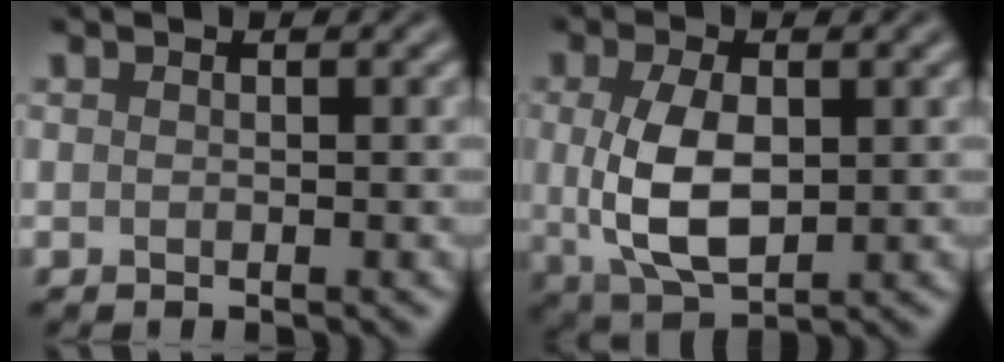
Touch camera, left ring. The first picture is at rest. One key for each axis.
{"total": 6.1, "fx": 0.2, "fy": 3.2, "fz": 5.2, "tx": -0.115, "ty": -0.004, "tz": 0.009}